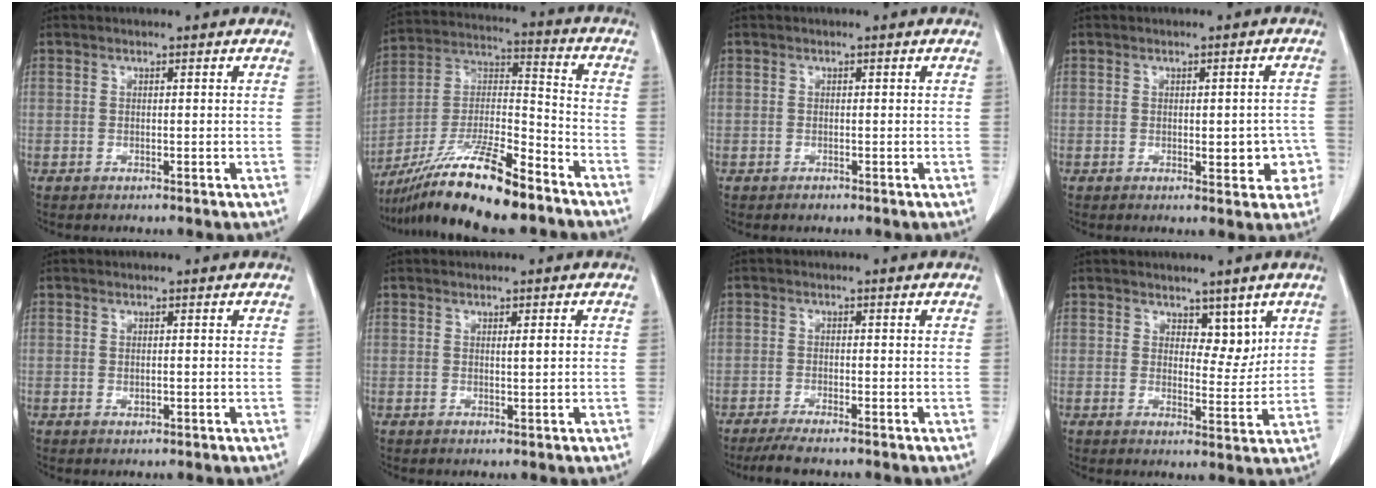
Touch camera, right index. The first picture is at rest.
{"total": 17.6, "force": [-13.2, 2.2, 11.4], "torque": [-0.232, -0.013, -0.238]}
{"total": 0.7, "force": [-0.5, 0.5, 0.1], "torque": [0.000, 0.002, -0.007]}
{"total": 4.8, "force": [-1.2, 2.2, 4.0], "torque": [-0.033, 0.011, -0.008]}
{"total": 0.5, "force": [0.0, 0.2, 0.5], "torque": [-0.008, -0.001, 0.004]}
{"total": 1.1, "force": [0.2, 0.1, 1.1], "torque": [-0.018, 0.001, 0.004]}
{"total": 4.6, "force": [-3.9, 0.4, 2.4], "torque": [-0.040, -0.011, -0.066]}
{"total": 4.2, "force": [2.5, 2.3, 2.4], "torque": [-0.021, -0.007, 0.039]}